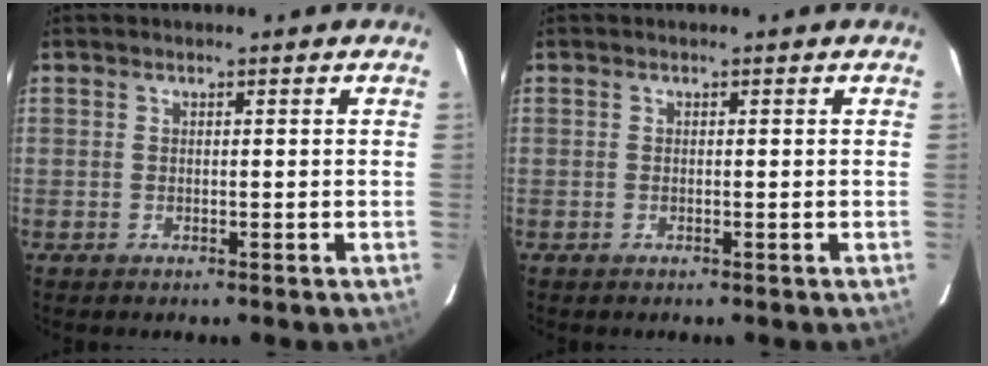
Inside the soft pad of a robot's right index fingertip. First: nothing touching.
{"total": 0.0}